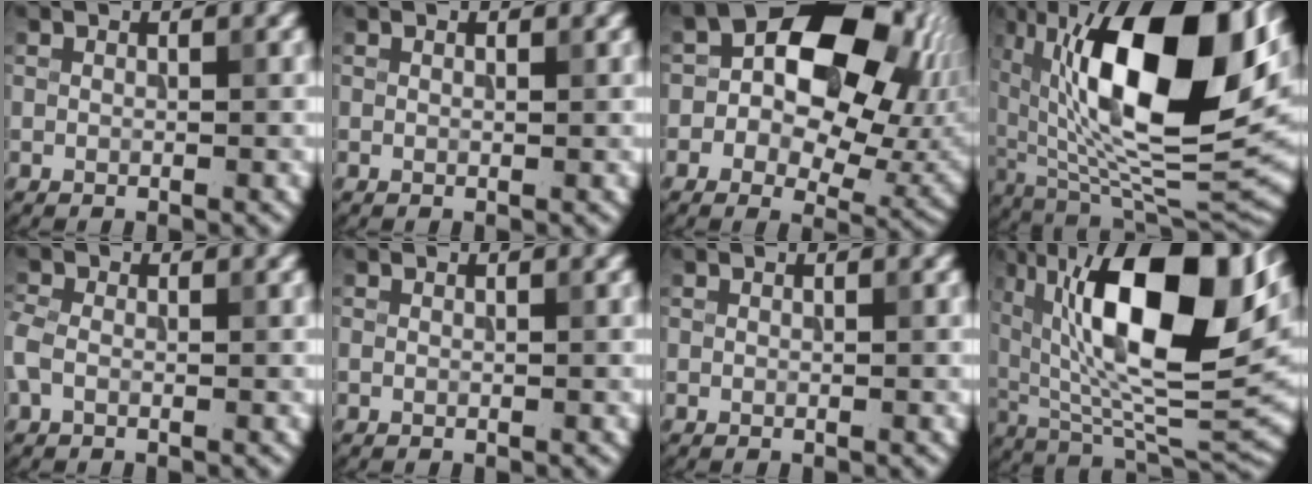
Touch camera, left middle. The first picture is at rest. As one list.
[{"total": 0.0}, {"total": 14.2, "force": [2.3, 9.5, 10.3], "torque": [-0.111, 0.007, 0.041]}, {"total": 17.9, "force": [4.4, 8.0, 15.4], "torque": [-0.254, 0.009, 0.068]}, {"total": 2.3, "force": [-0.6, 1.7, 1.5], "torque": [-0.044, 0.003, -0.023]}, {"total": 0.0}, {"total": 0.0}, {"total": 17.5, "force": [5.8, 7.1, 14.9], "torque": [-0.251, 0.009, 0.090]}]